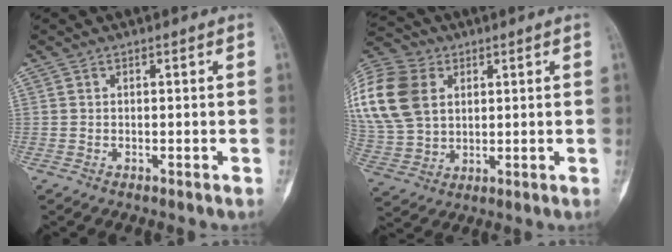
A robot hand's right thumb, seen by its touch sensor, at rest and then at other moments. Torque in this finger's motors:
{"motor_torque": [-1.06, 1.91, 2.00, 0.43, 0.17]}